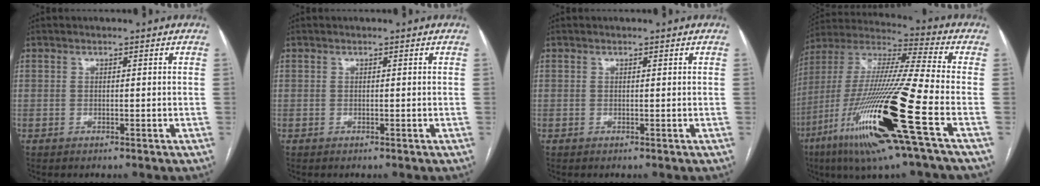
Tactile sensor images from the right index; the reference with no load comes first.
{"total": 0.0}
{"total": 0.0}
{"total": 24.2, "force": [-9.3, 0.7, 22.3], "torque": [-0.450, -0.040, -0.176]}